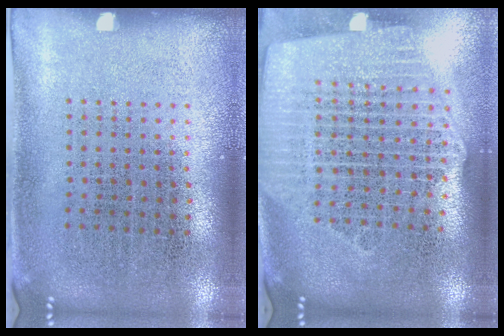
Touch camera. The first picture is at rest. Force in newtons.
{"total": 2.5, "press": 2.1, "slide": 1.3}